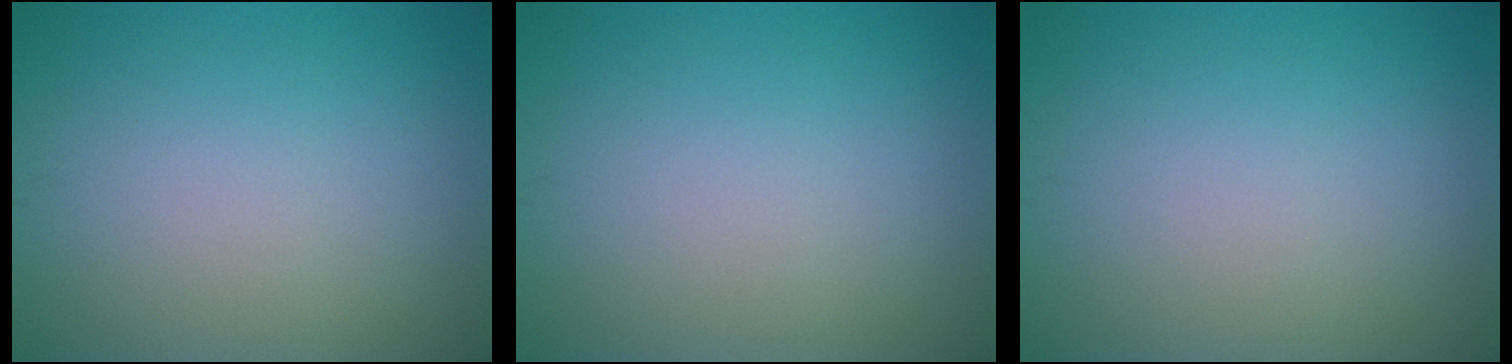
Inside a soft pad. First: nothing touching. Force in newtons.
{"total": 0.0}
{"total": 0.0}